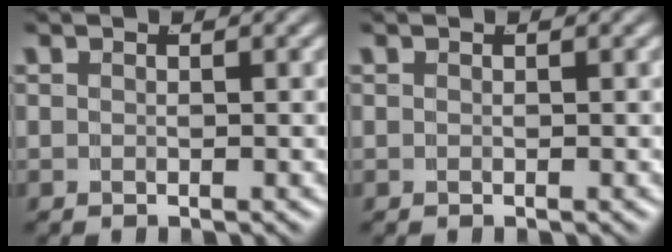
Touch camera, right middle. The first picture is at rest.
{"total": 0.0}